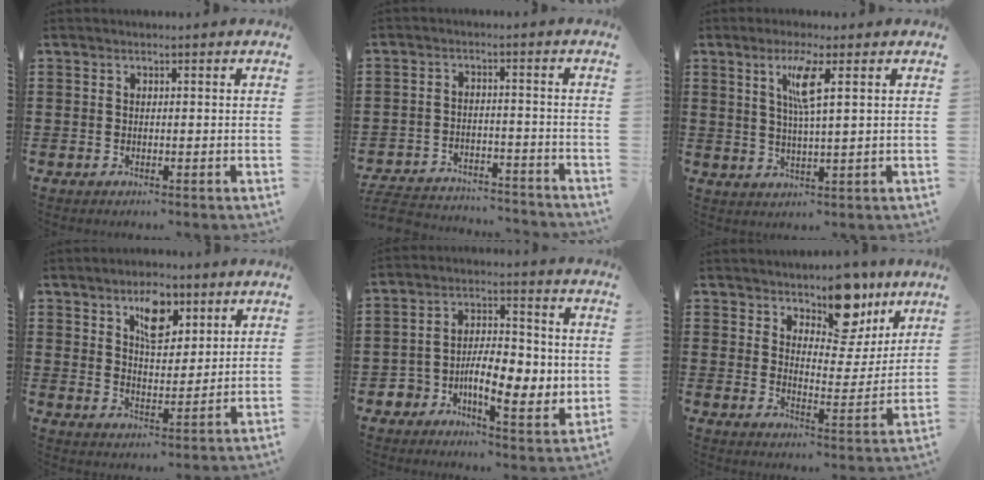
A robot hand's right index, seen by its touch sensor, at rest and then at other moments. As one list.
[{"total": 5.4, "force": [-5.3, 0.6, 0.9], "torque": [-0.026, 0.000, -0.110]}, {"total": 5.1, "force": [1.9, 0.2, 4.7], "torque": [-0.099, 0.001, 0.027]}, {"total": 7.0, "force": [4.0, 3.5, 4.5], "torque": [-0.078, 0.003, 0.066]}, {"total": 8.6, "force": [-2.2, 5.1, 6.6], "torque": [-0.110, 0.002, -0.043]}, {"total": 11.3, "force": [8.7, 4.8, 5.3], "torque": [-0.078, -0.041, 0.155]}]